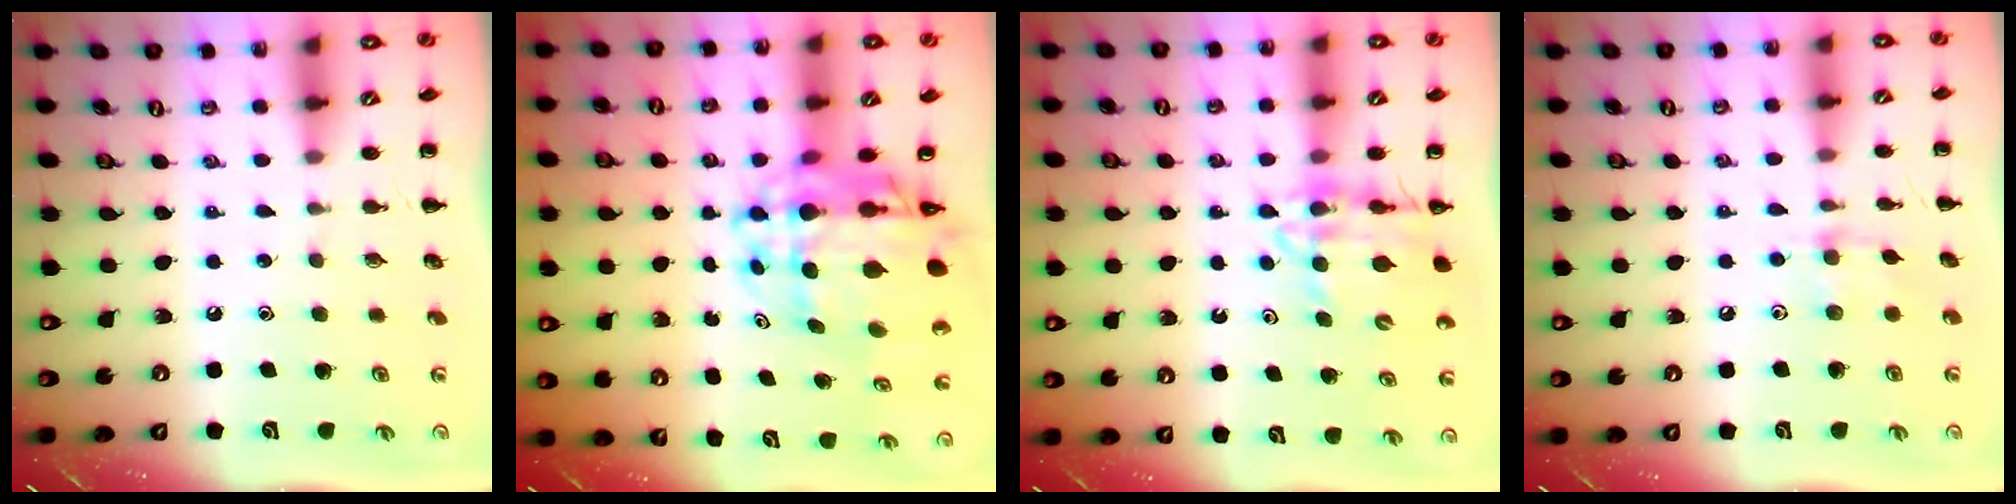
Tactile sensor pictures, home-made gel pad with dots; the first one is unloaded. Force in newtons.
{"total": 11.8, "press": 11.1, "slide": 3.8}
{"total": 12.0, "press": 11.4, "slide": 3.6}
{"total": 4.8, "press": 4.8, "slide": 0.8}